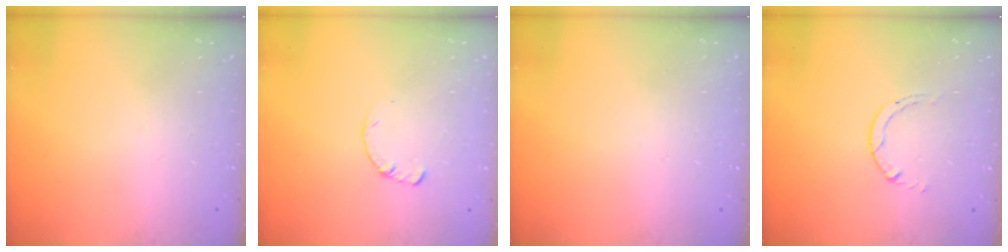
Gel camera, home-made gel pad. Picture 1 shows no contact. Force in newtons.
{"total": 2.2, "press": 2.2, "slide": 0.3}
{"total": 2.5, "press": 2.5, "slide": 0.2}
{"total": 0.9, "press": 0.9, "slide": 0.1}